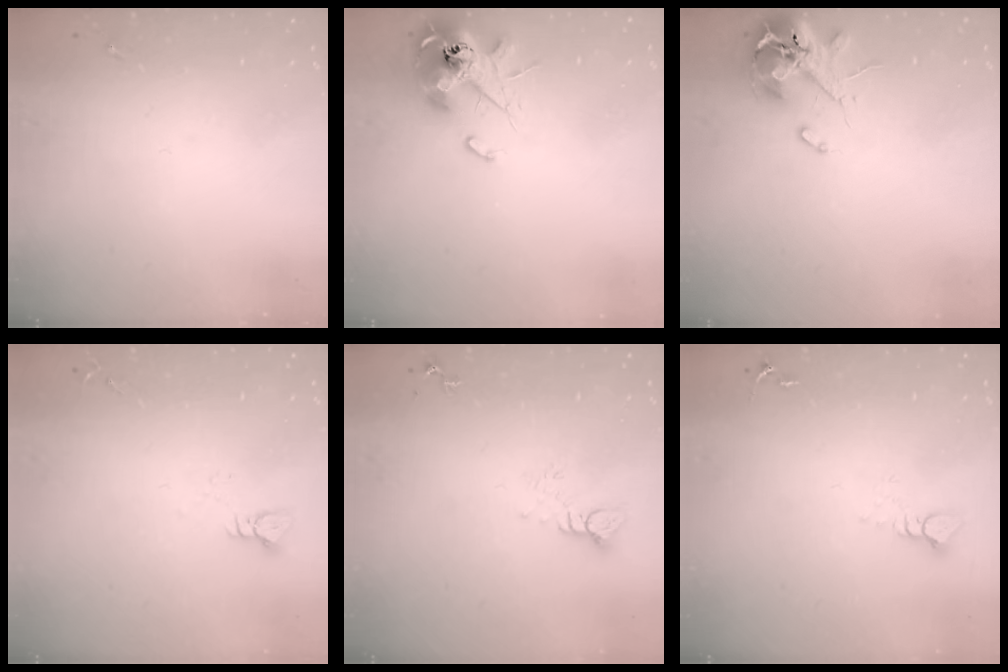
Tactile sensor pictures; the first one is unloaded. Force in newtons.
{"total": 13.1, "press": 13.0, "slide": 1.6}
{"total": 10.7, "press": 10.6, "slide": 1.6}
{"total": 3.0, "press": 3.0, "slide": 0.3}
{"total": 5.6, "press": 5.6, "slide": 0.0}
{"total": 3.7, "press": 3.7, "slide": 0.1}